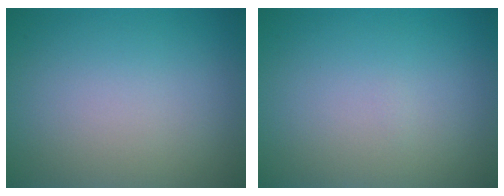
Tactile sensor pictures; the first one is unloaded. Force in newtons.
{"total": 0.0}